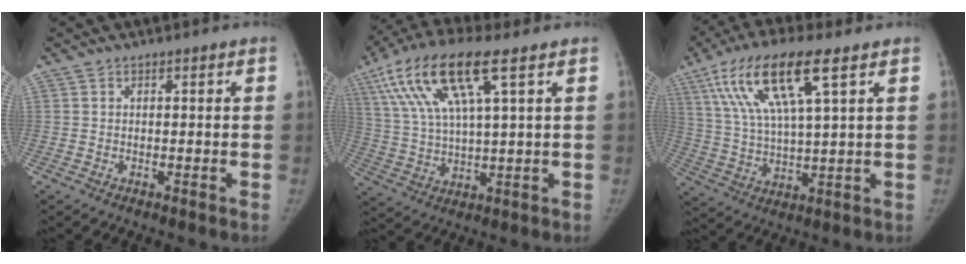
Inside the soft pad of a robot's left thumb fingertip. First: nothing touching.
{"total": 16.8, "force": [7.5, 4.2, 14.4], "torque": [-0.307, 0.000, 0.142]}
{"total": 16.3, "force": [7.7, 3.9, 13.8], "torque": [-0.284, -0.008, 0.146]}